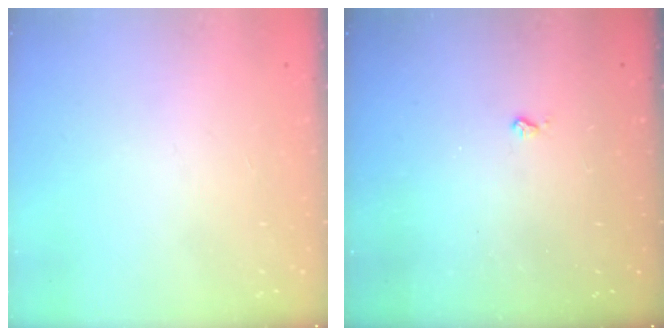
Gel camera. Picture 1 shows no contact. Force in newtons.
{"total": 2.1, "press": 2.1, "slide": 0.5}